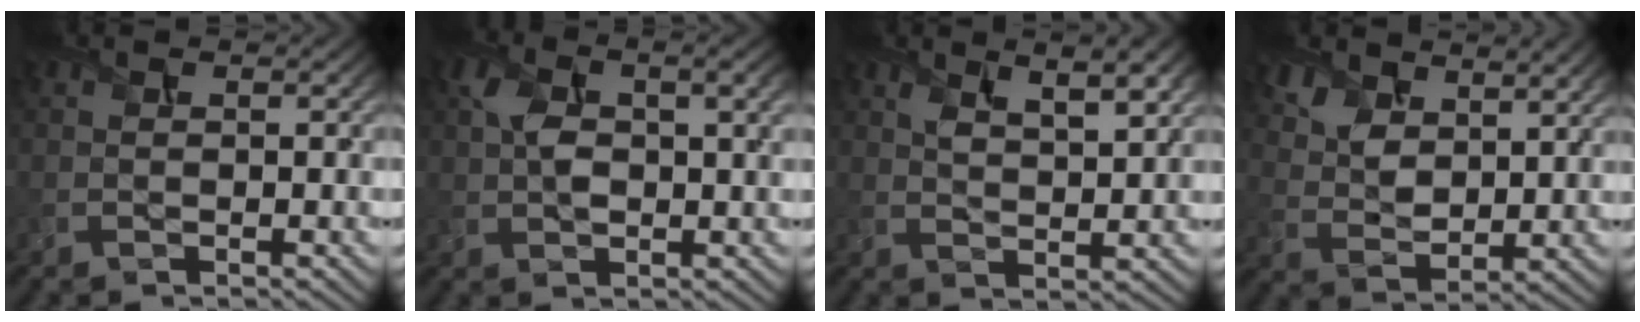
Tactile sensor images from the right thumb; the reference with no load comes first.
{"total": 6.9, "force": [1.4, 3.6, 5.7], "torque": [-0.113, 0.006, 0.024]}
{"total": 5.7, "force": [3.3, 1.8, 4.3], "torque": [-0.077, -0.002, 0.062]}
{"total": 8.3, "force": [5.8, 4.2, 4.3], "torque": [-0.112, -0.012, 0.118]}